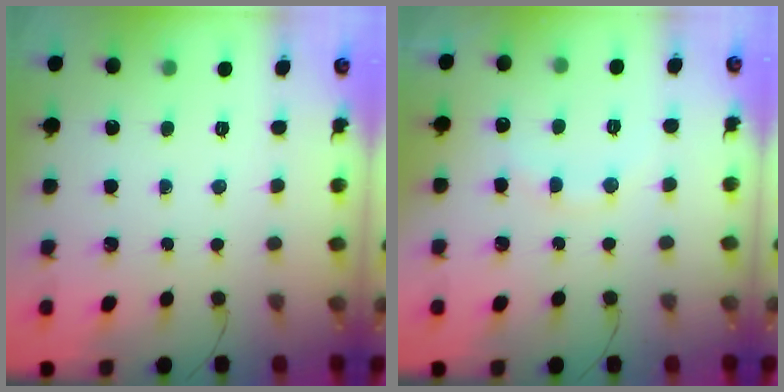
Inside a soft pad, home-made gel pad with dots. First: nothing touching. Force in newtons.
{"total": 7.8, "press": 7.6, "slide": 1.6}